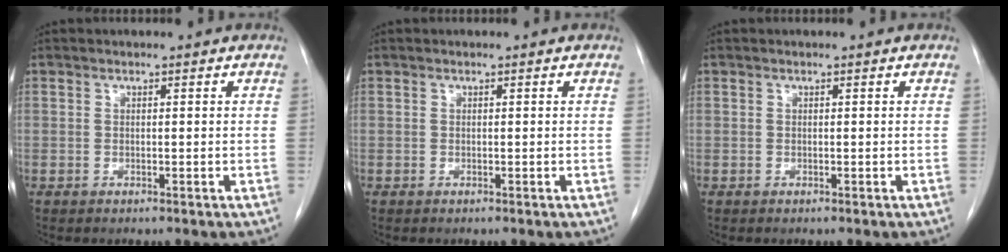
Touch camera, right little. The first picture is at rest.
{"total": 0.0}
{"total": 0.0}